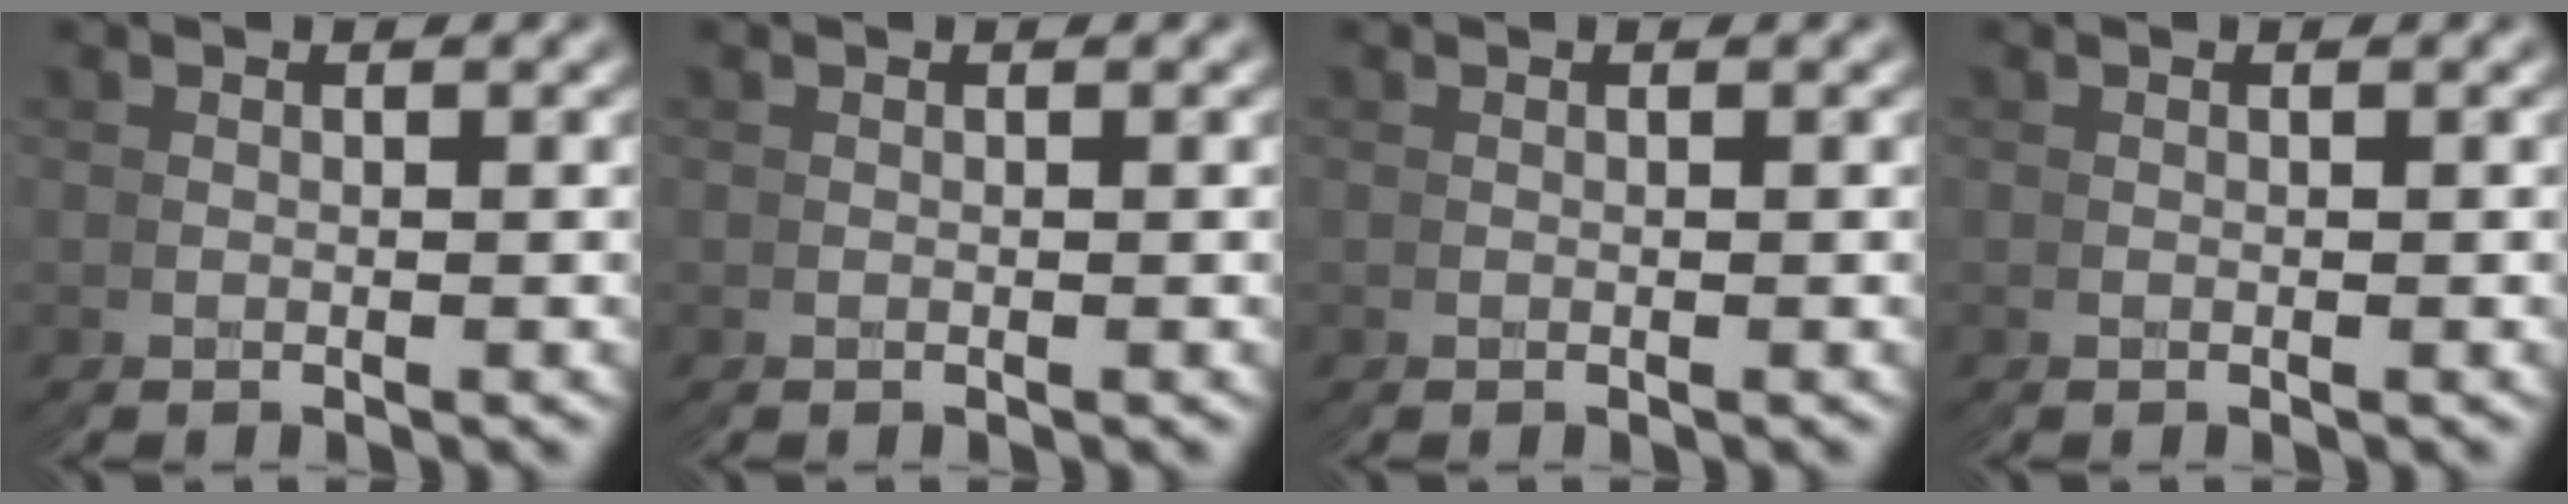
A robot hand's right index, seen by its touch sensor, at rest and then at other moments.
{"total": 0.0}
{"total": 0.0}
{"total": 0.0}